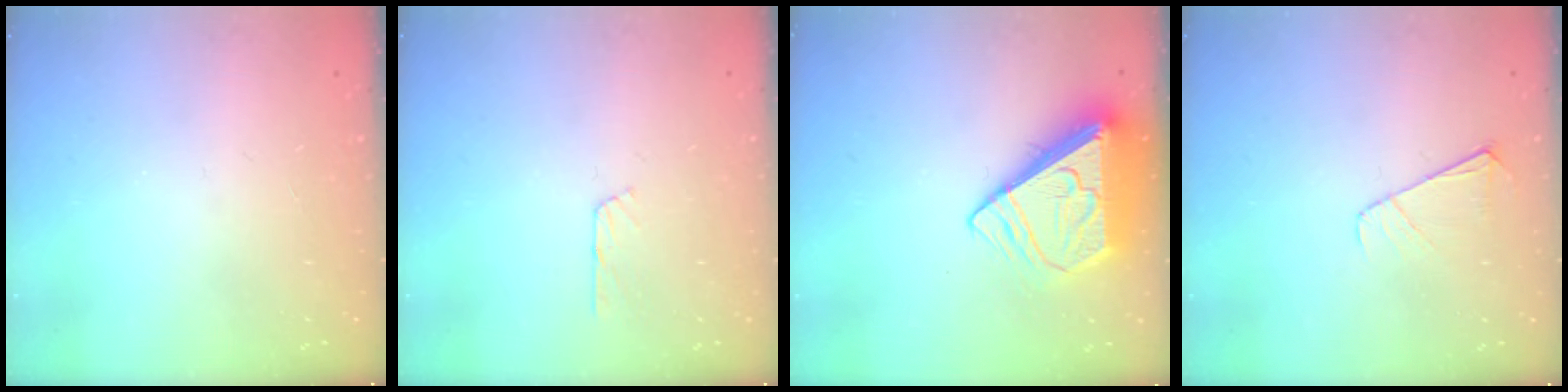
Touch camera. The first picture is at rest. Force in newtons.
{"total": 2.7, "press": 2.7, "slide": 0.3}
{"total": 11.1, "press": 11.0, "slide": 1.3}
{"total": 3.9, "press": 3.9, "slide": 0.5}